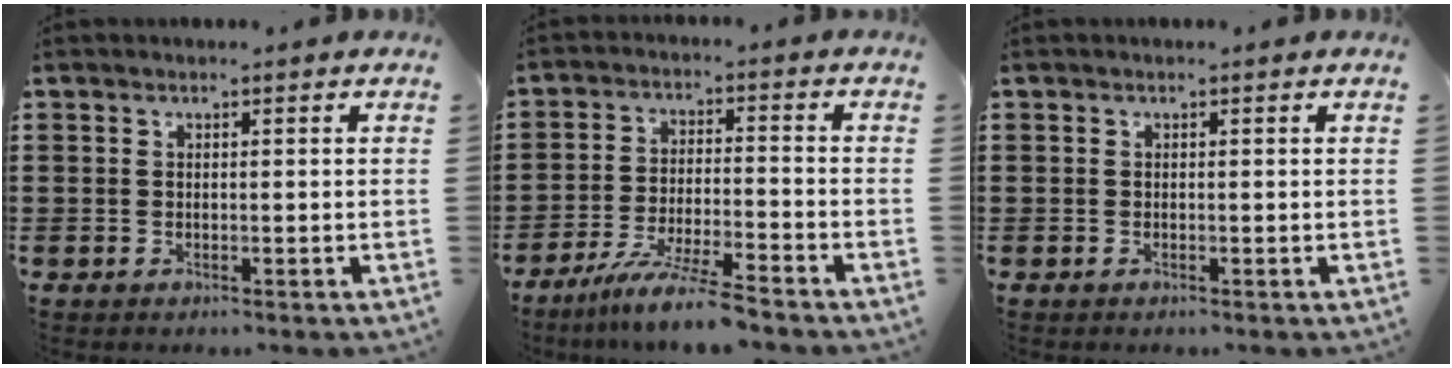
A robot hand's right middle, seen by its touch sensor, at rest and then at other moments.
{"total": 7.7, "force": [-6.6, -0.6, 3.9], "torque": [-0.083, -0.017, -0.127]}
{"total": 0.0}